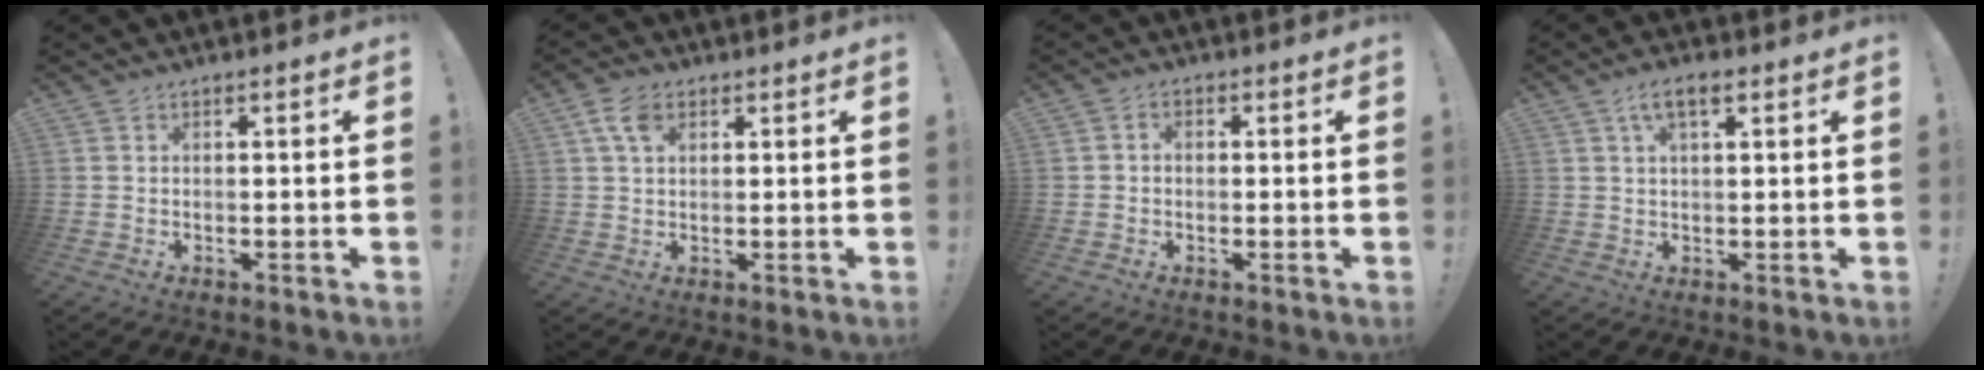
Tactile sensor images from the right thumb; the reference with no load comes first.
{"total": 5.7, "force": [2.4, 3.3, 4.0], "torque": [-0.071, -0.001, 0.046]}
{"total": 1.9, "force": [-0.7, 1.5, 1.1], "torque": [-0.020, 0.010, -0.012]}
{"total": 5.0, "force": [2.2, 1.8, 4.1], "torque": [-0.071, 0.002, 0.038]}